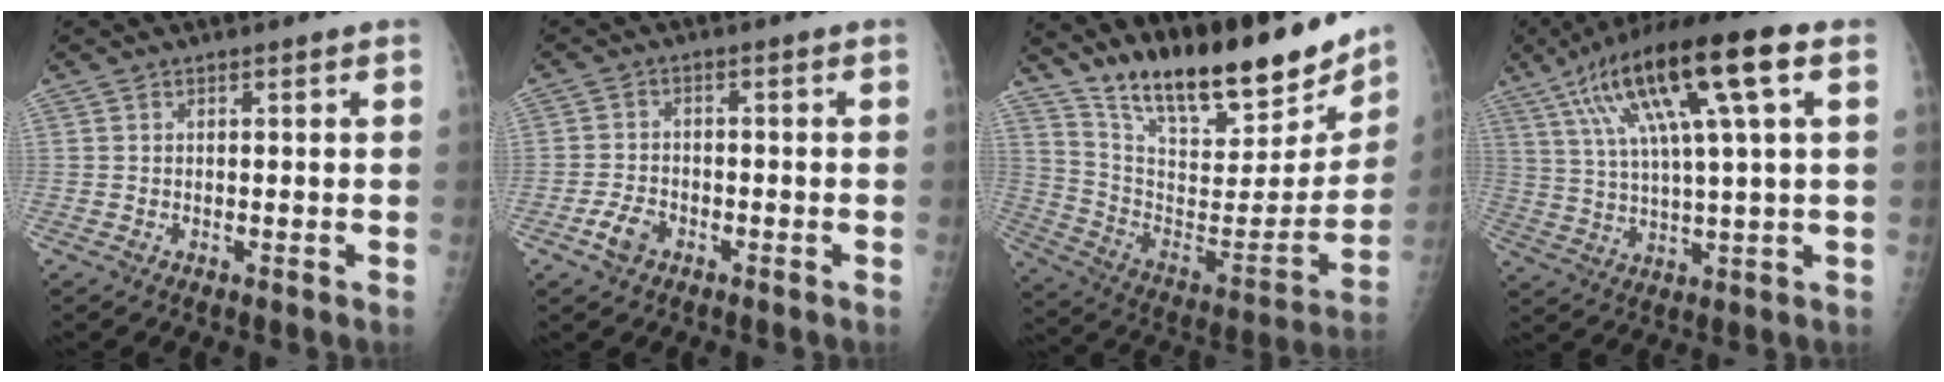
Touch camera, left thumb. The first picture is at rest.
{"total": 4.0, "force": [-2.2, 2.6, 2.2], "torque": [-0.041, 0.012, -0.040]}
{"total": 25.5, "force": [20.0, 8.0, 13.6], "torque": [-0.187, -0.091, 0.321]}
{"total": 19.7, "force": [7.8, 3.5, 17.7], "torque": [-0.322, 0.014, 0.130]}